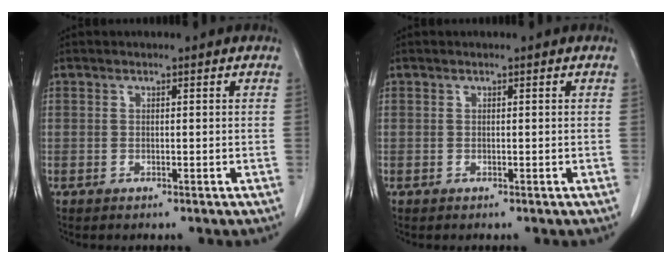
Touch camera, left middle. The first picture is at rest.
{"total": 0.0}